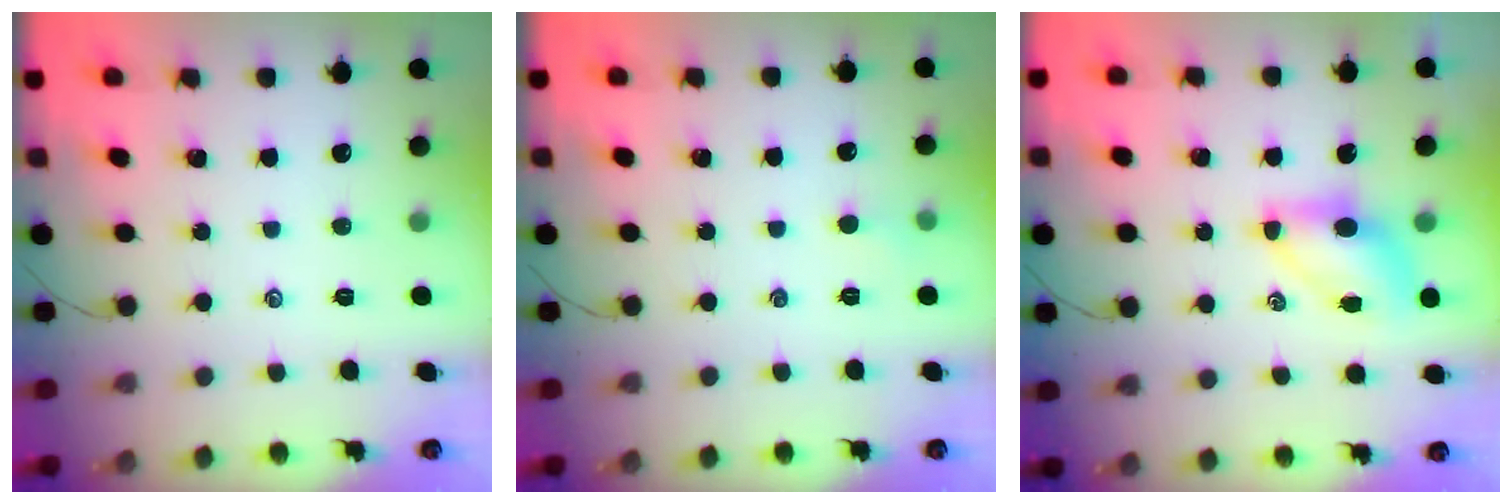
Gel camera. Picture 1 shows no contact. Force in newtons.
{"total": 2.6, "press": 2.5, "slide": 0.8}
{"total": 6.6, "press": 6.5, "slide": 1.0}